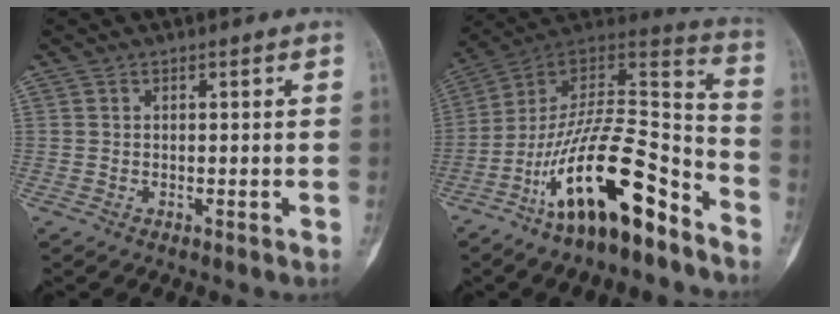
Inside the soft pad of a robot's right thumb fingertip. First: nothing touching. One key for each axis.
{"total": 22.4, "fx": -13.2, "fy": 7.5, "fz": 16.5, "tx": -0.287, "ty": 0.098, "tz": -0.225}